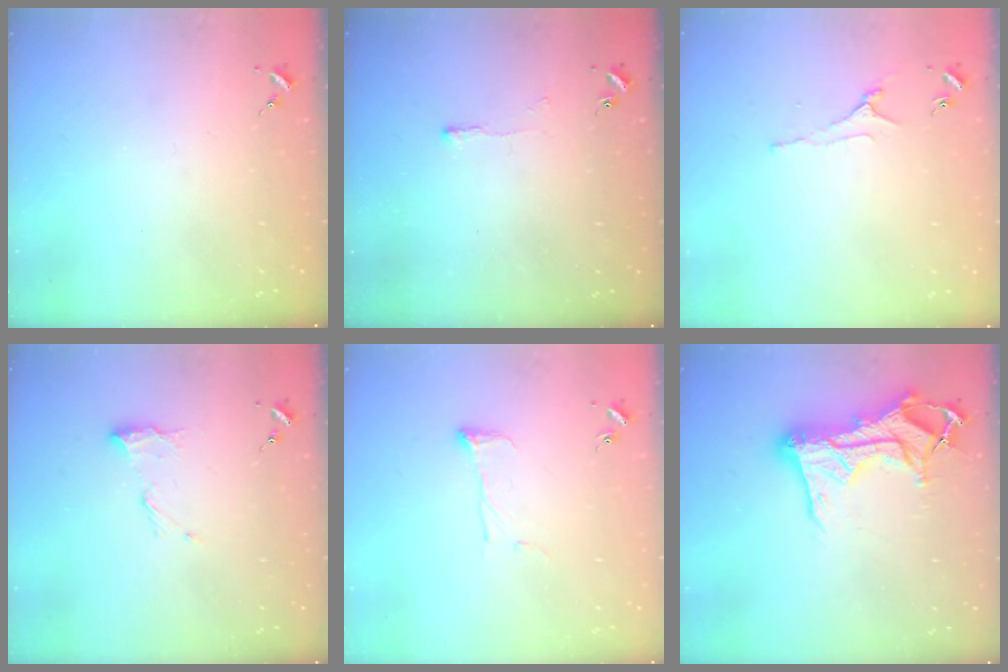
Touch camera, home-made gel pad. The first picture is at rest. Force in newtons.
{"total": 3.2, "press": 3.1, "slide": 0.6}
{"total": 3.6, "press": 3.5, "slide": 0.7}
{"total": 8.4, "press": 8.4, "slide": 0.4}
{"total": 5.8, "press": 5.8, "slide": 0.5}
{"total": 18.6, "press": 18.5, "slide": 2.0}